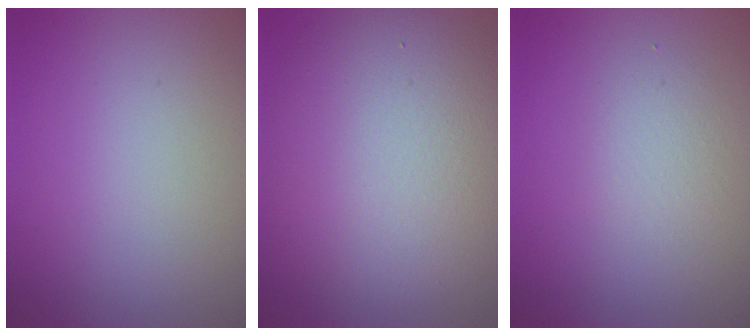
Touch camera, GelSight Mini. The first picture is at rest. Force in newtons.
{"total": 10.7, "press": 10.7, "slide": 0.5}
{"total": 1.6, "press": 1.6, "slide": 0.2}